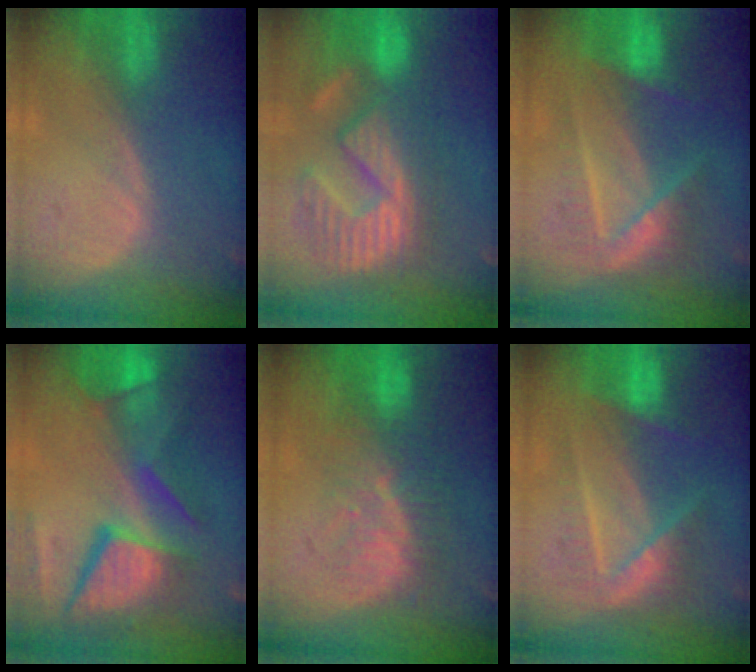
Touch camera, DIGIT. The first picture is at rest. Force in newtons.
{"total": 11.4, "press": 11.0, "slide": 3.3}
{"total": 6.8, "press": 6.7, "slide": 1.2}
{"total": 12.4, "press": 10.2, "slide": 7.0}
{"total": 8.5, "press": 7.8, "slide": 3.5}
{"total": 6.8, "press": 6.7, "slide": 1.2}